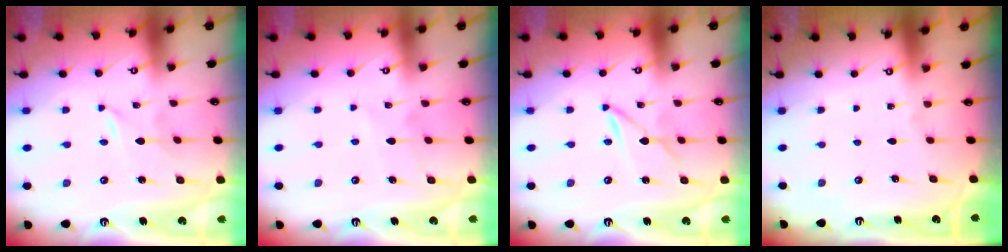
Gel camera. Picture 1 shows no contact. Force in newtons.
{"total": 3.9, "press": 3.9, "slide": 0.4}
{"total": 2.0, "press": 2.0, "slide": 0.1}
{"total": 0.0}